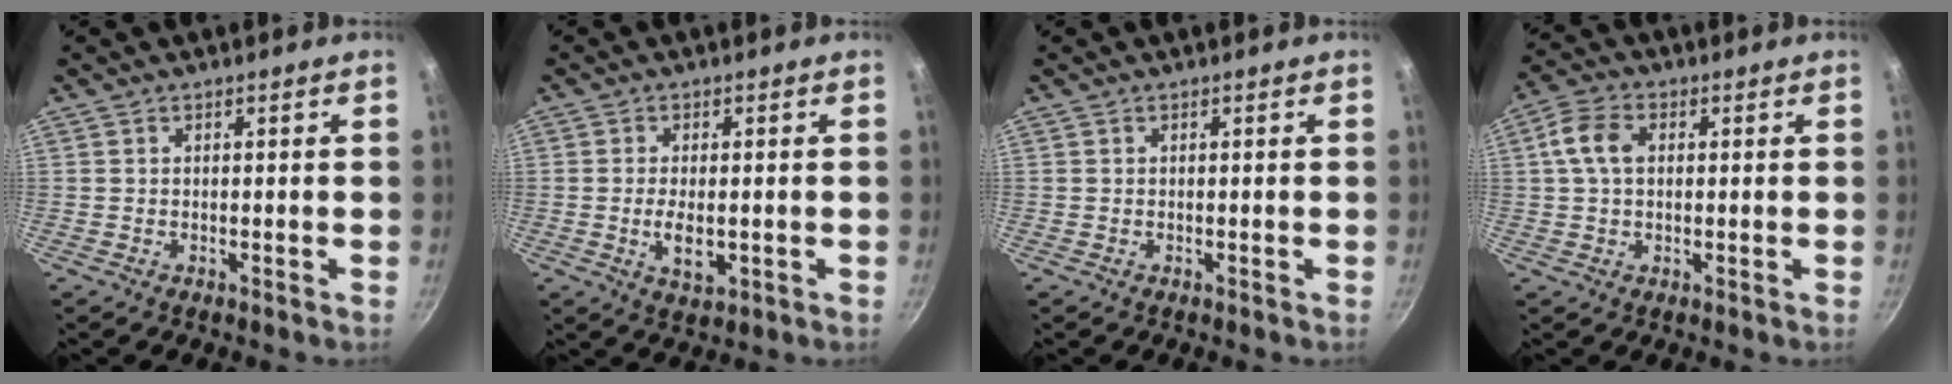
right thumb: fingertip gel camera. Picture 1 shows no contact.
{"total": 4.9, "force": [-0.8, 2.4, 4.2], "torque": [-0.079, -0.007, -0.009]}
{"total": 0.0}
{"total": 6.6, "force": [1.0, 4.4, 4.7], "torque": [-0.091, 0.016, 0.012]}